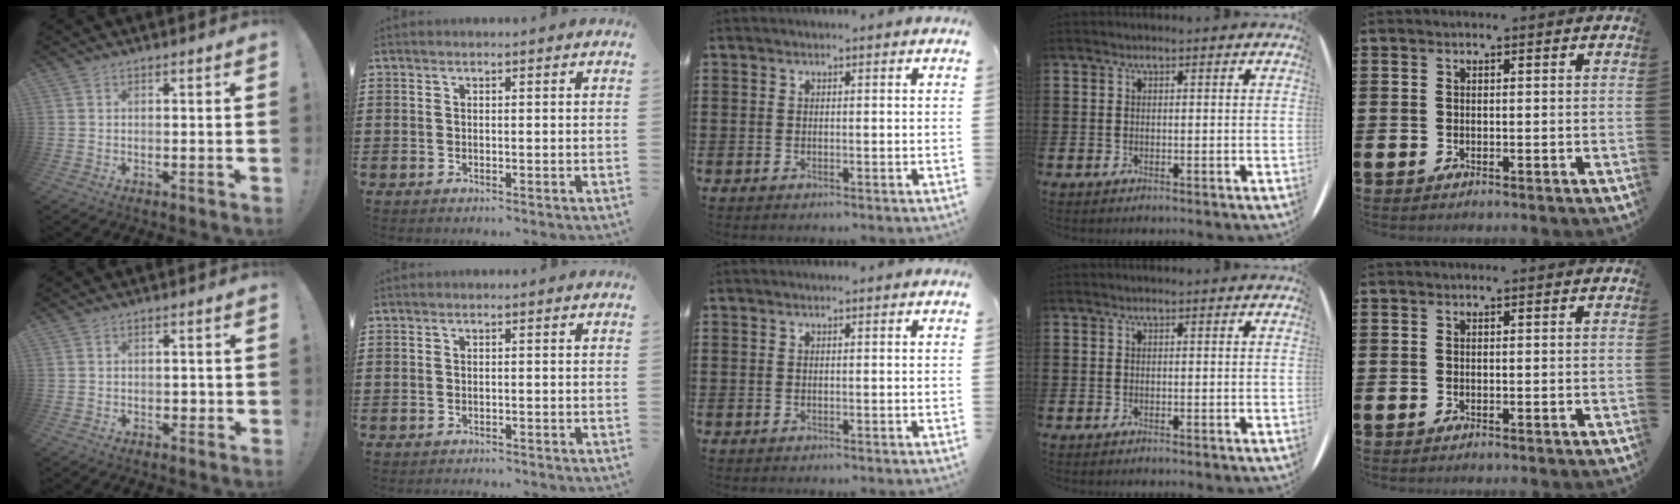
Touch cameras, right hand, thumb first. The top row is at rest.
{"thumb": {"total": 1.5, "force": [-0.4, 1.3, 0.7], "torque": [-0.009, 0.004, -0.008]}, "index": {"total": 0.8, "force": [-0.8, -0.1, -0.1], "torque": [-0.001, -0.002, -0.017]}}